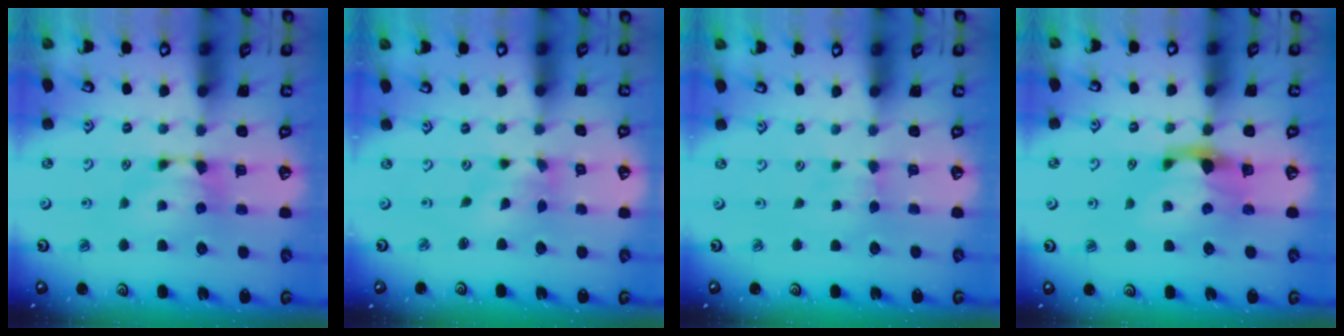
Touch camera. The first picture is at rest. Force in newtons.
{"total": 1.4, "press": 0.4, "slide": 1.4}
{"total": 2.6, "press": 2.6, "slide": 0.5}
{"total": 3.0, "press": 2.7, "slide": 1.4}